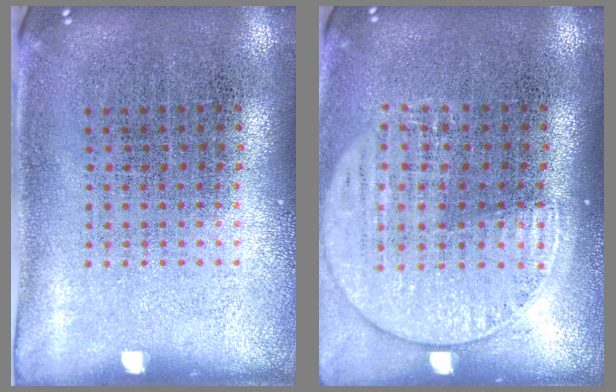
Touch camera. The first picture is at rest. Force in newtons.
{"total": 1.5, "press": 1.4, "slide": 0.6}